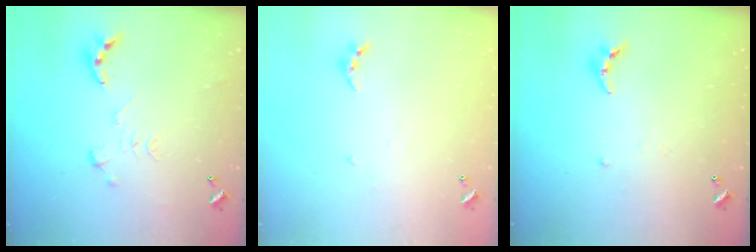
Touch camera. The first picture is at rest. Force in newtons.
{"total": 5.4, "press": 5.4, "slide": 0.6}
{"total": 6.4, "press": 6.4, "slide": 0.5}